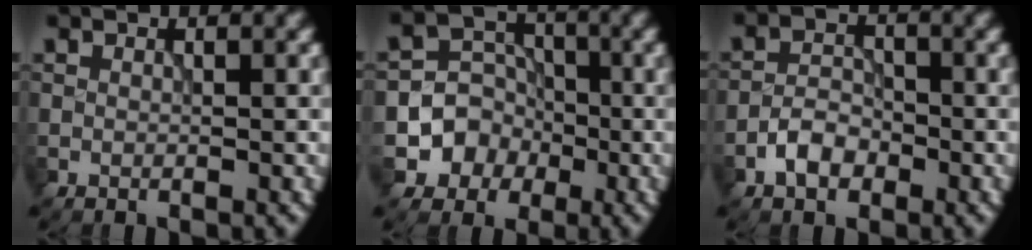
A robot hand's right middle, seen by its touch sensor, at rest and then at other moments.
{"total": 4.6, "force": [-1.7, 4.2, 0.7], "torque": [0.026, 0.012, -0.052]}
{"total": 2.8, "force": [-1.5, 1.7, 1.6], "torque": [-0.024, 0.008, -0.032]}